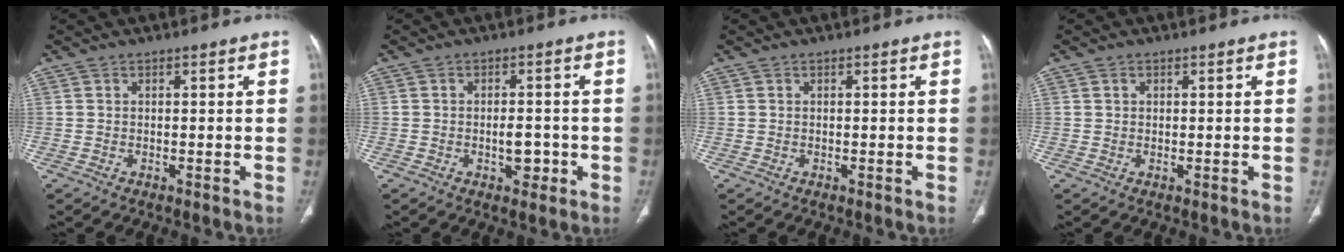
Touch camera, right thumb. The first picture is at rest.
{"total": 3.8, "force": [-1.1, 2.3, 2.9], "torque": [-0.029, 0.007, -0.011]}
{"total": 0.0}
{"total": 0.7, "force": [0.3, 0.6, 0.3], "torque": [-0.003, -0.001, 0.007]}